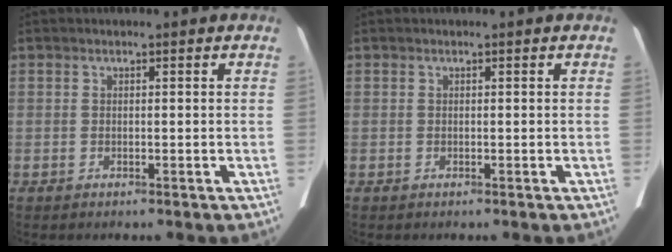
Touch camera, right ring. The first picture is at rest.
{"total": 0.0}